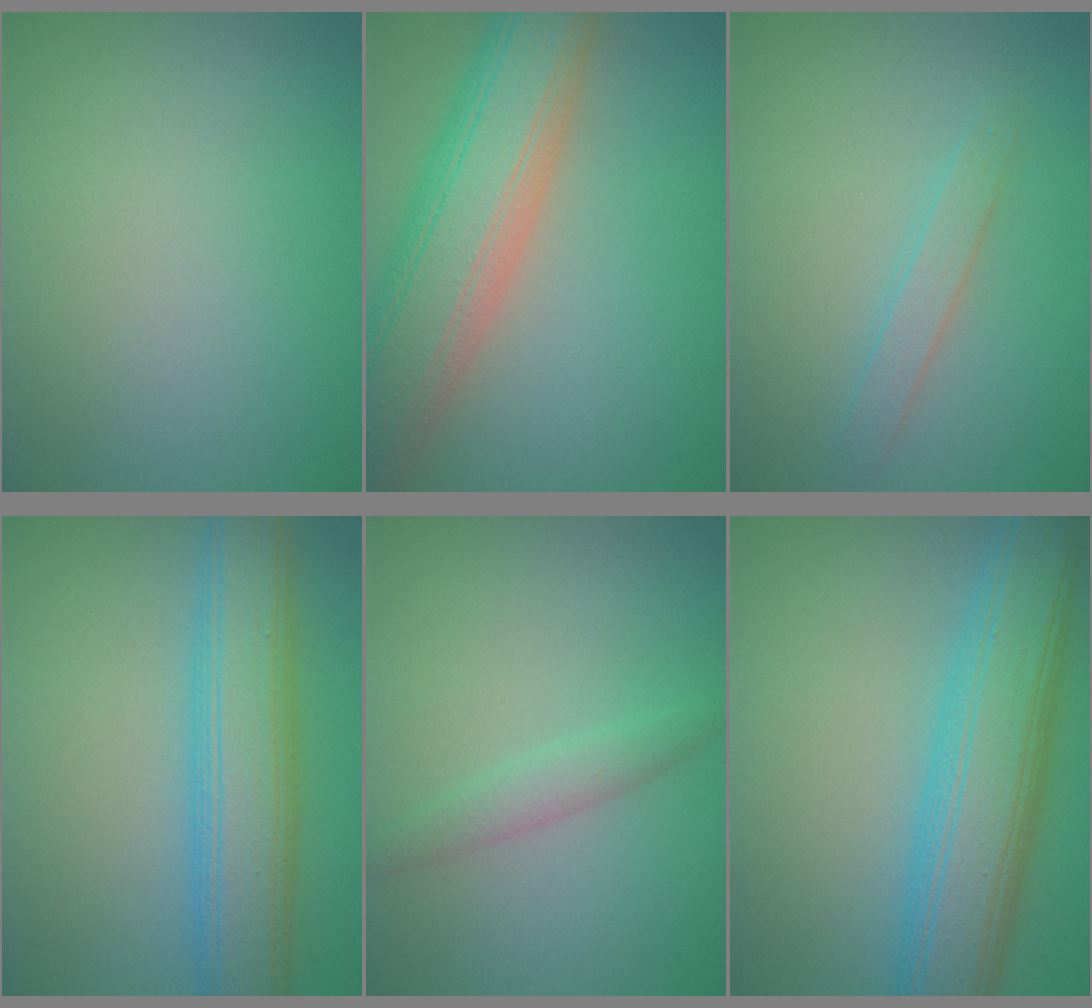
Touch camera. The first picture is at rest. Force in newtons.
{"total": 10.8, "press": 10.7, "slide": 0.6}
{"total": 1.7, "press": 1.7, "slide": 0.1}
{"total": 7.7, "press": 7.7, "slide": 0.1}
{"total": 1.7, "press": 1.7, "slide": 0.1}
{"total": 9.2, "press": 9.2, "slide": 0.1}